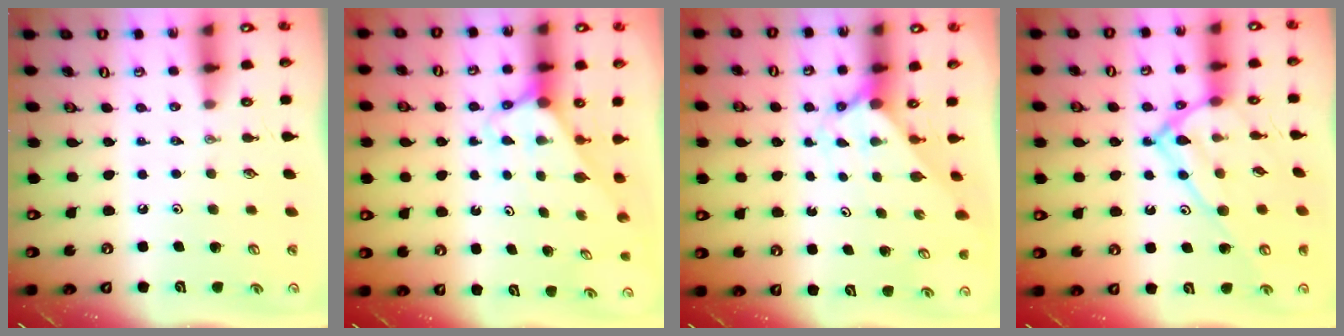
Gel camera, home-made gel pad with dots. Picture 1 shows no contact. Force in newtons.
{"total": 2.7, "press": 2.7, "slide": 0.1}
{"total": 2.0, "press": 2.0, "slide": 0.2}
{"total": 15.6, "press": 15.6, "slide": 0.6}